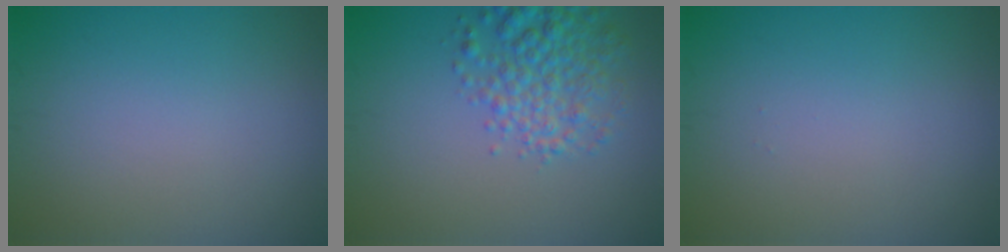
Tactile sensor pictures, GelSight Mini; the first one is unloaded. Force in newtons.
{"total": 4.6, "press": 4.6, "slide": 0.2}
{"total": 0.0}